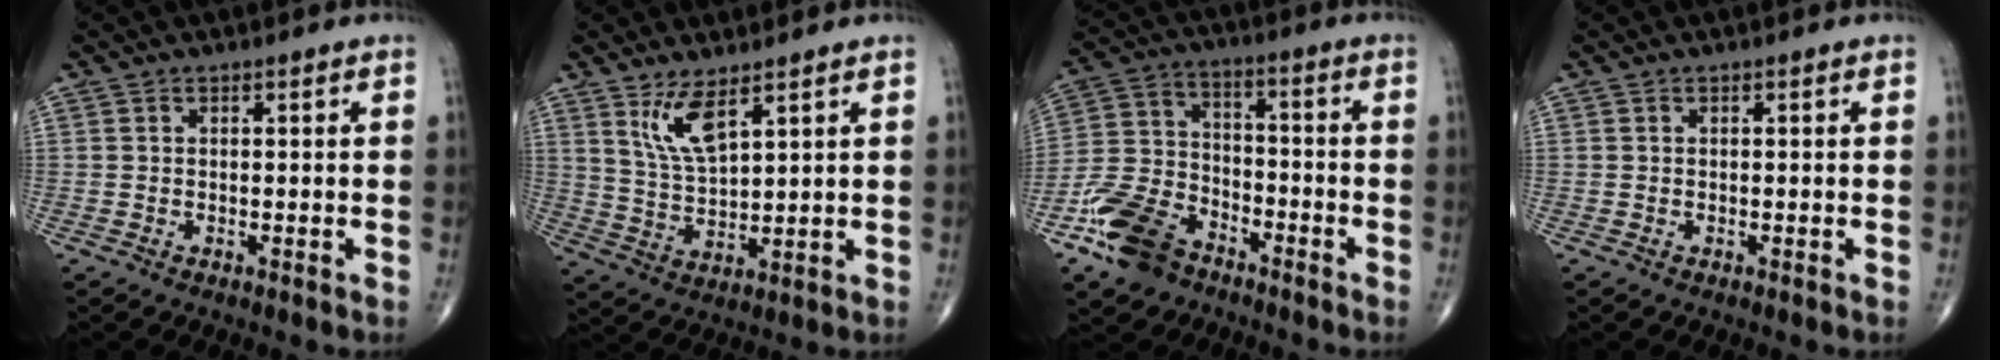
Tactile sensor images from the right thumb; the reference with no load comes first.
{"total": 7.0, "force": [4.2, 2.1, 5.2], "torque": [-0.098, -0.033, 0.092]}
{"total": 12.9, "force": [-8.4, 7.8, 5.9], "torque": [-0.103, 0.046, -0.166]}
{"total": 0.0}